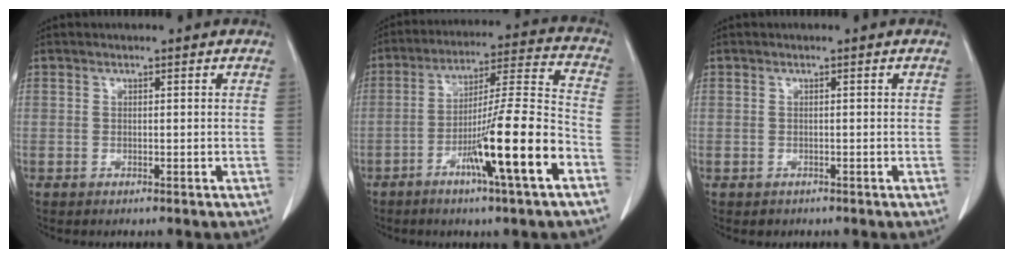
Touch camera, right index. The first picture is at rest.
{"total": 15.5, "force": [-6.6, -0.5, 14.0], "torque": [-0.236, -0.006, -0.111]}
{"total": 0.8, "force": [-0.4, 0.7, 0.0], "torque": [-0.004, 0.003, -0.004]}